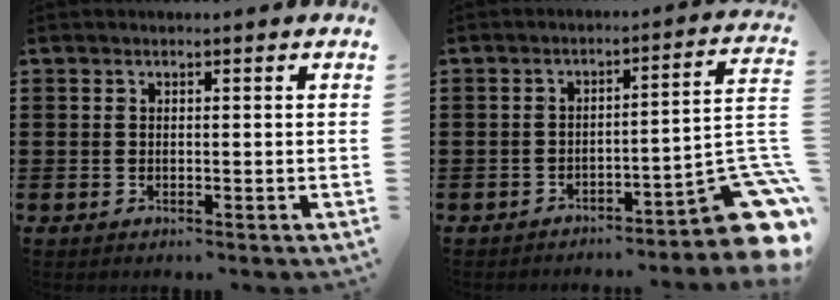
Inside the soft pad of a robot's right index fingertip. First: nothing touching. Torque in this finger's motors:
{"motor_torque": [2.06, -0.08, 1.05, 0.08]}